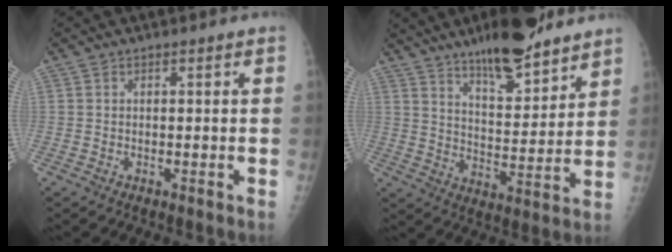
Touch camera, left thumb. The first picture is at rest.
{"total": 14.7, "force": [11.0, 4.3, 8.8], "torque": [-0.108, -0.072, 0.179]}